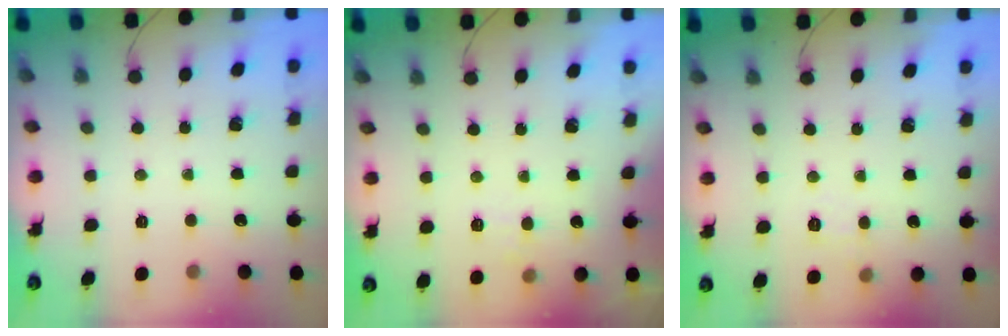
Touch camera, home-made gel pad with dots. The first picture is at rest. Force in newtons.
{"total": 3.9, "press": 3.4, "slide": 1.9}
{"total": 5.7, "press": 5.5, "slide": 1.2}